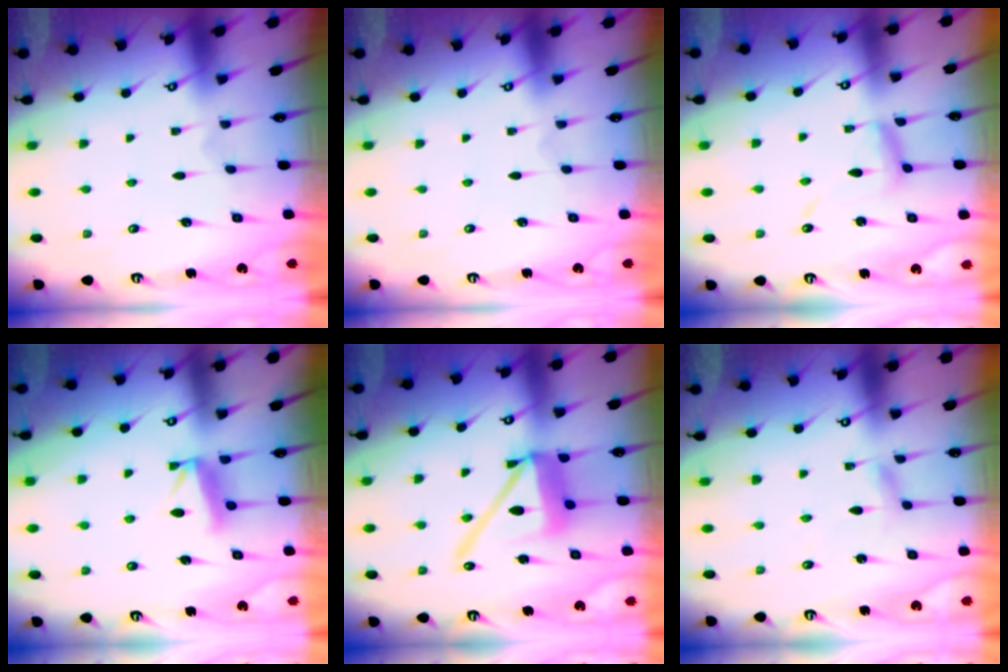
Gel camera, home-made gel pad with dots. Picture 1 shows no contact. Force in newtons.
{"total": 0.0}
{"total": 9.5, "press": 9.5, "slide": 0.7}
{"total": 7.3, "press": 7.3, "slide": 0.7}
{"total": 14.2, "press": 14.0, "slide": 2.1}
{"total": 2.1, "press": 2.1, "slide": 0.2}